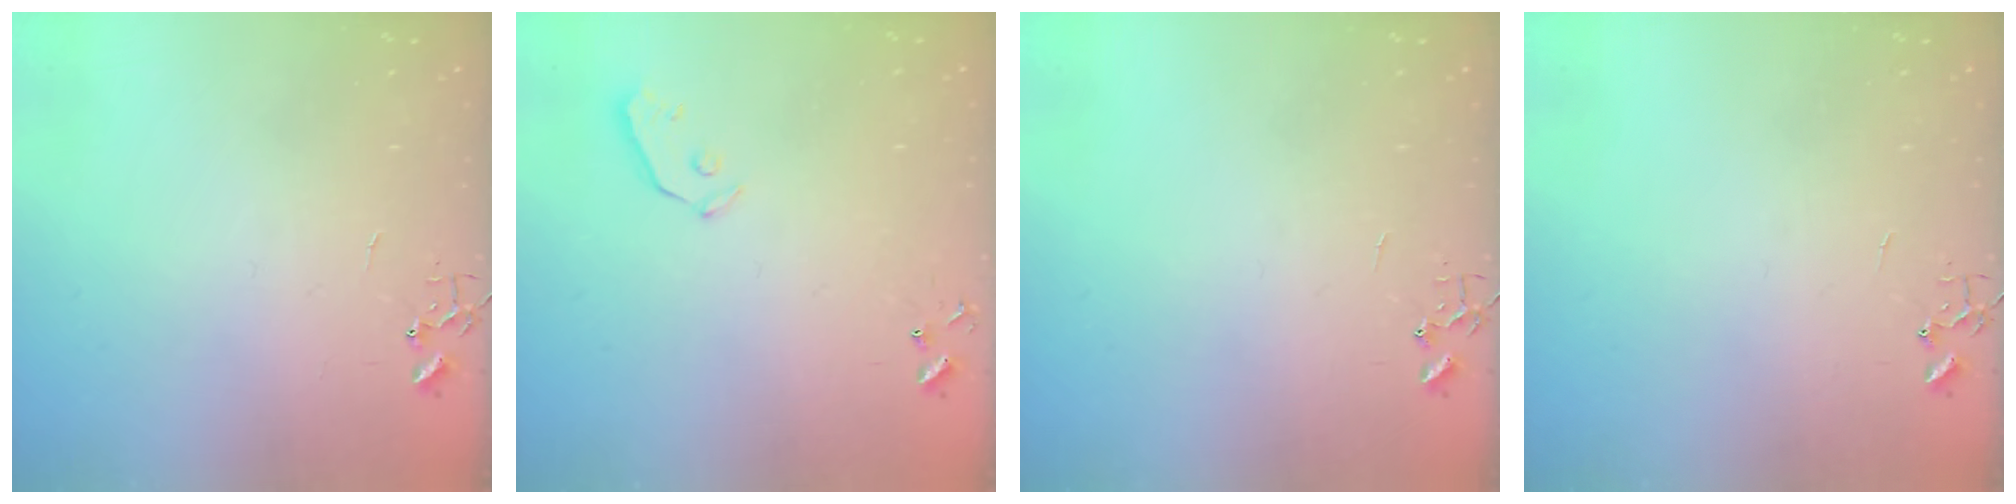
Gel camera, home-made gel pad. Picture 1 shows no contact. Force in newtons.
{"total": 3.2, "press": 3.2, "slide": 0.4}
{"total": 0.0}
{"total": 0.0}